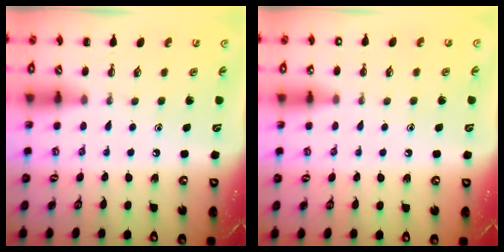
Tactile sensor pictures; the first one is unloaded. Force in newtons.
{"total": 1.9, "press": 1.9, "slide": 0.2}